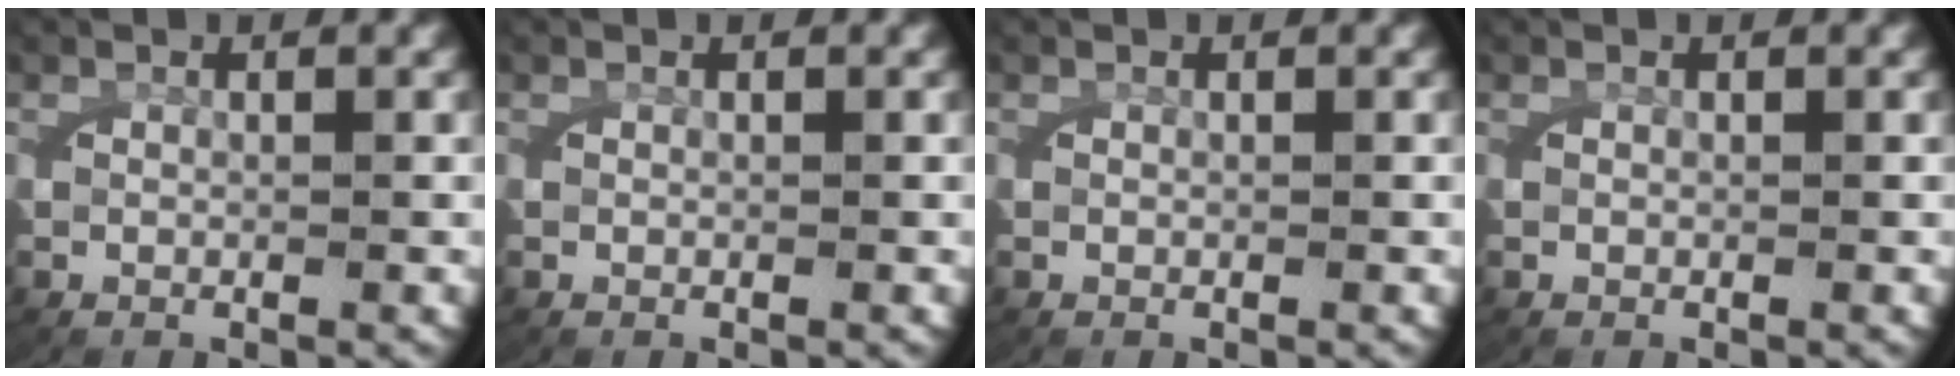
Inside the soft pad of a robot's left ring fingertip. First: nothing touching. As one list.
[{"total": 0.0}, {"total": 0.0}, {"total": 0.0}]